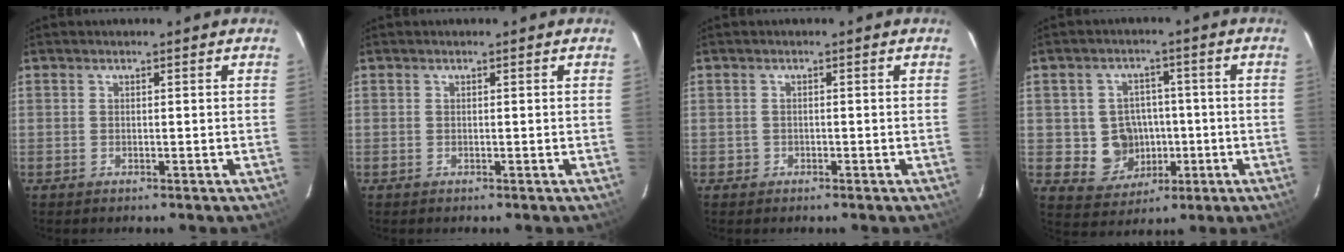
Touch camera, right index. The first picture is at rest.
{"total": 0.0}
{"total": 1.1, "force": [-0.5, 1.0, -0.1], "torque": [0.000, 0.005, -0.006]}
{"total": 8.4, "force": [-1.2, 7.9, 2.5], "torque": [-0.069, 0.020, 0.001]}